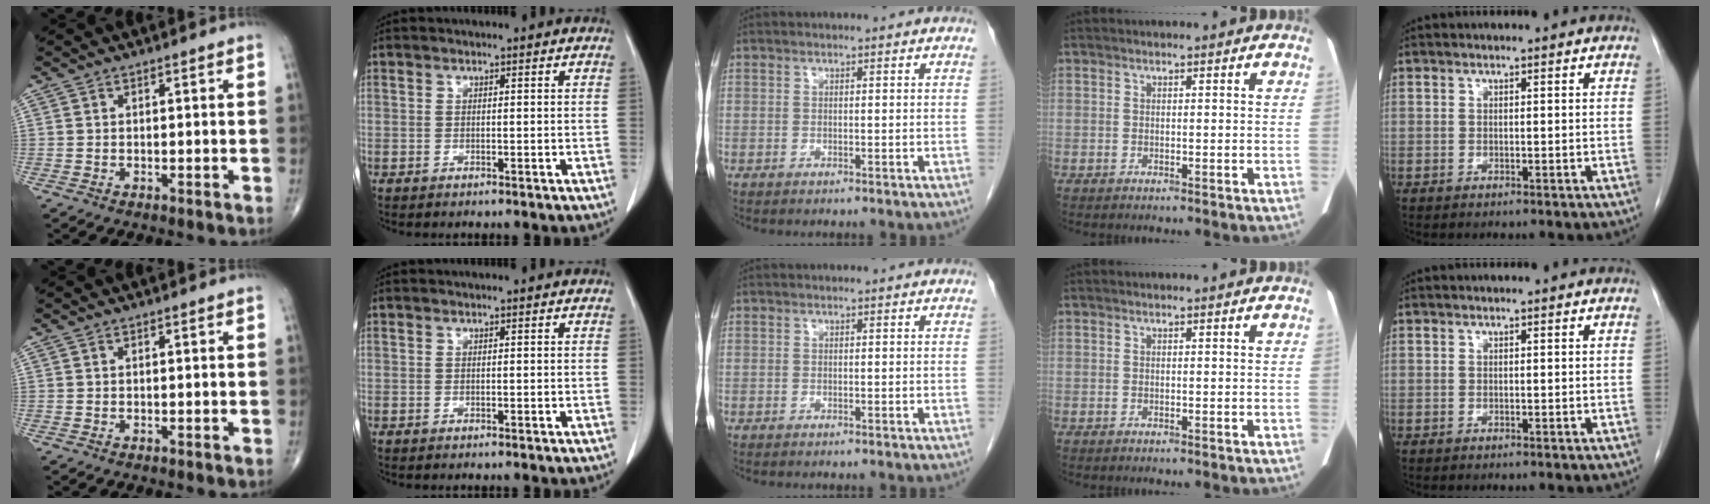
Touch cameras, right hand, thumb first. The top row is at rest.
{}